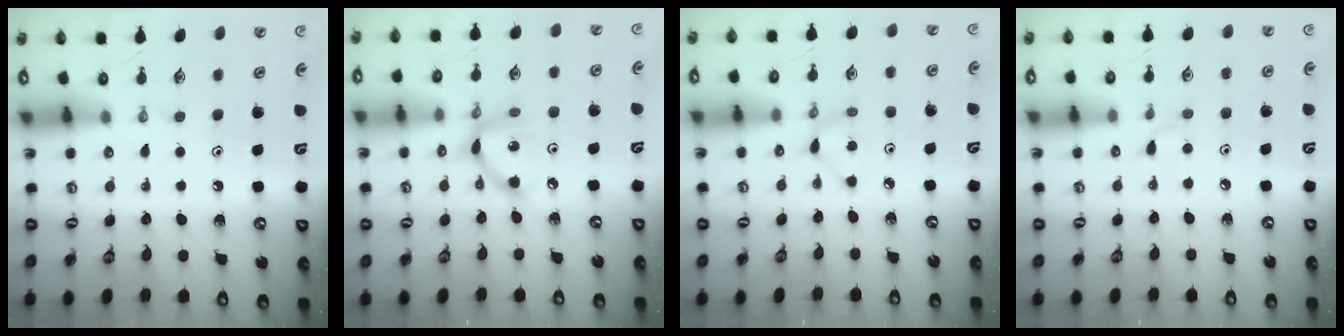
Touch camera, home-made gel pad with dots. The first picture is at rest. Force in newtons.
{"total": 8.5, "press": 8.5, "slide": 0.5}
{"total": 2.4, "press": 2.4, "slide": 0.3}
{"total": 3.8, "press": 3.8, "slide": 0.6}